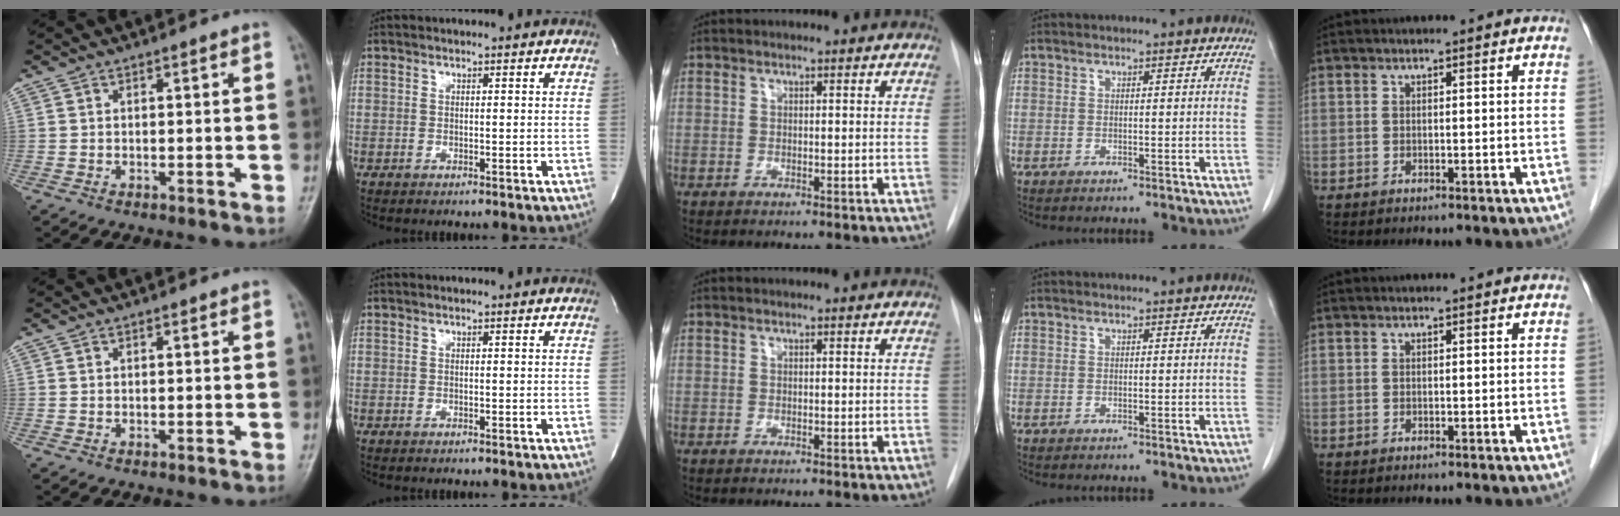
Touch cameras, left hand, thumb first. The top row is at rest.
{}